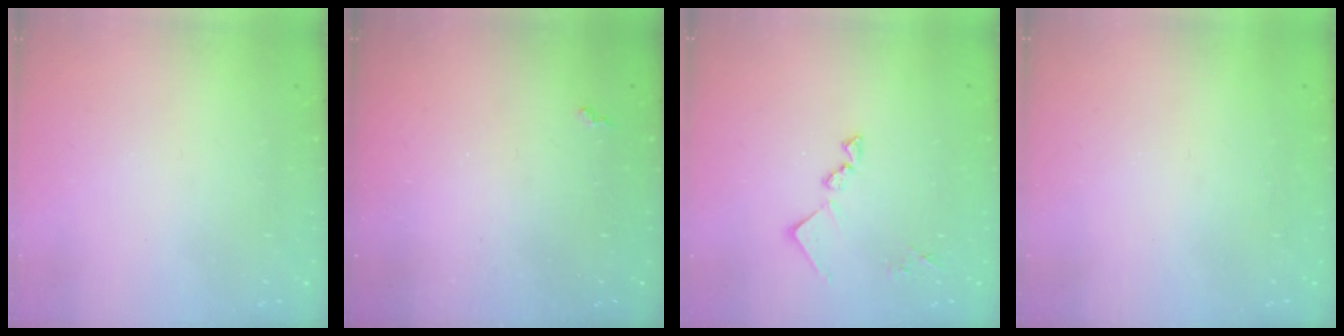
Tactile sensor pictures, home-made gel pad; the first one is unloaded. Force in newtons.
{"total": 1.9, "press": 1.8, "slide": 0.5}
{"total": 10.9, "press": 10.9, "slide": 0.5}
{"total": 1.2, "press": 1.2, "slide": 0.1}